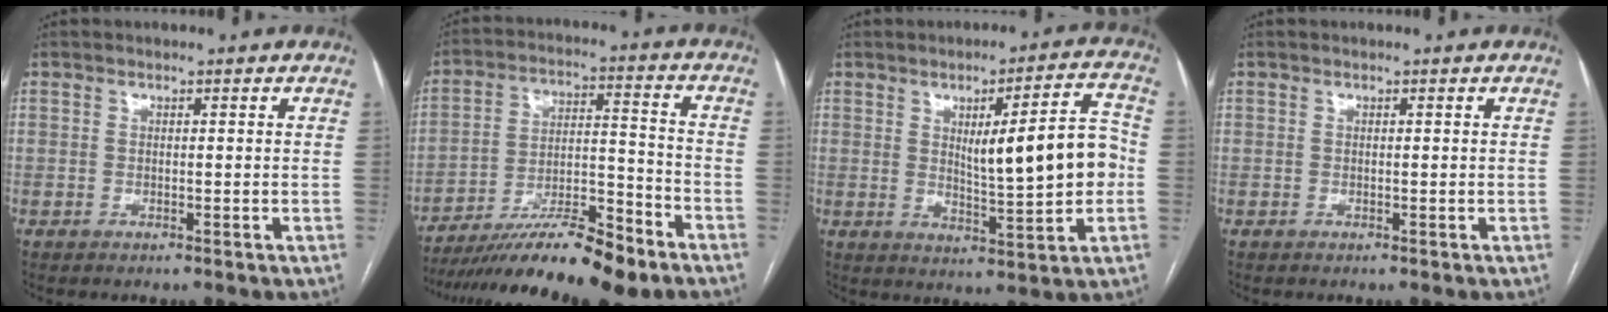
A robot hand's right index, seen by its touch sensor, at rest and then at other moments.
{"total": 17.6, "force": [-13.5, 2.0, 11.2], "torque": [-0.177, -0.004, -0.229]}
{"total": 11.6, "force": [0.4, 1.5, 11.5], "torque": [-0.166, 0.012, 0.016]}
{"total": 0.0}